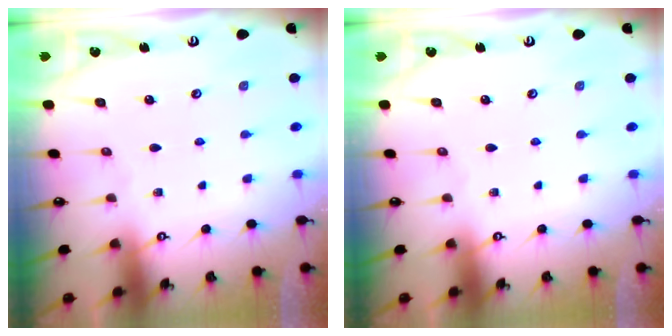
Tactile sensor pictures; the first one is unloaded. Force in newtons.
{"total": 0.0}